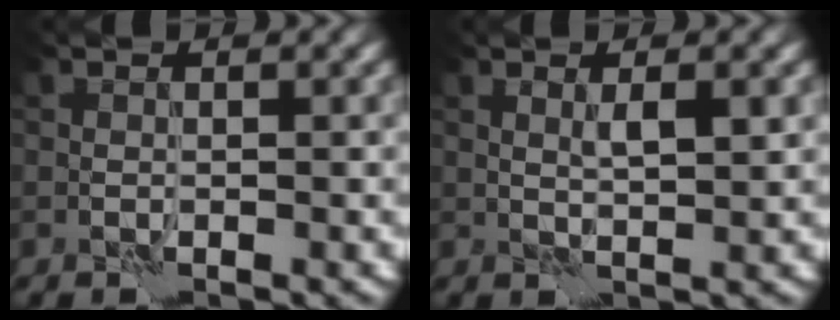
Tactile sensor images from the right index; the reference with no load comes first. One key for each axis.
{"total": 1.8, "fx": 0.9, "fy": 0.3, "fz": 1.5, "tx": -0.029, "ty": -0.002, "tz": 0.017}